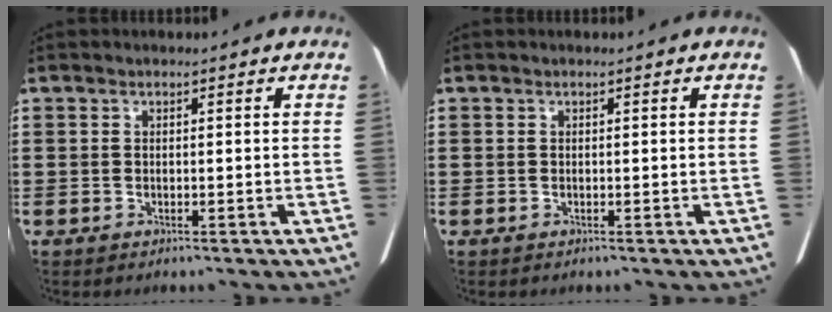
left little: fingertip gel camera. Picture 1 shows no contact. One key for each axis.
{"total": 0.0}